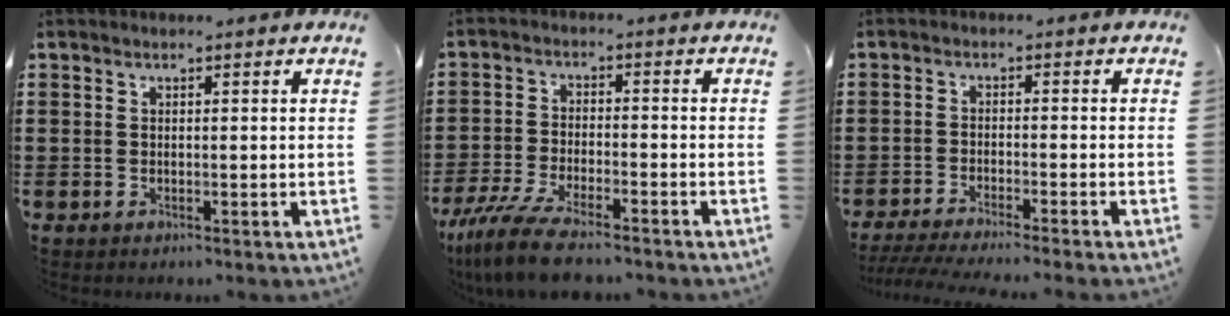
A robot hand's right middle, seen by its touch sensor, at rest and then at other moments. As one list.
[{"total": 6.9, "force": [-5.8, 1.0, 3.7], "torque": [-0.091, -0.009, -0.113]}, {"total": 2.9, "force": [-2.6, -0.3, 1.2], "torque": [-0.027, -0.005, -0.054]}]